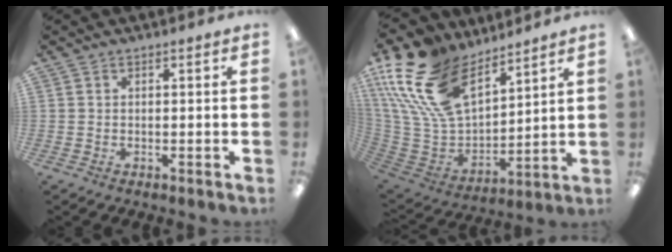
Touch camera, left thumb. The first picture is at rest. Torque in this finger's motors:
{"motor_torque": [0.71, 0.59, 1.26, -1.52, 0.67]}